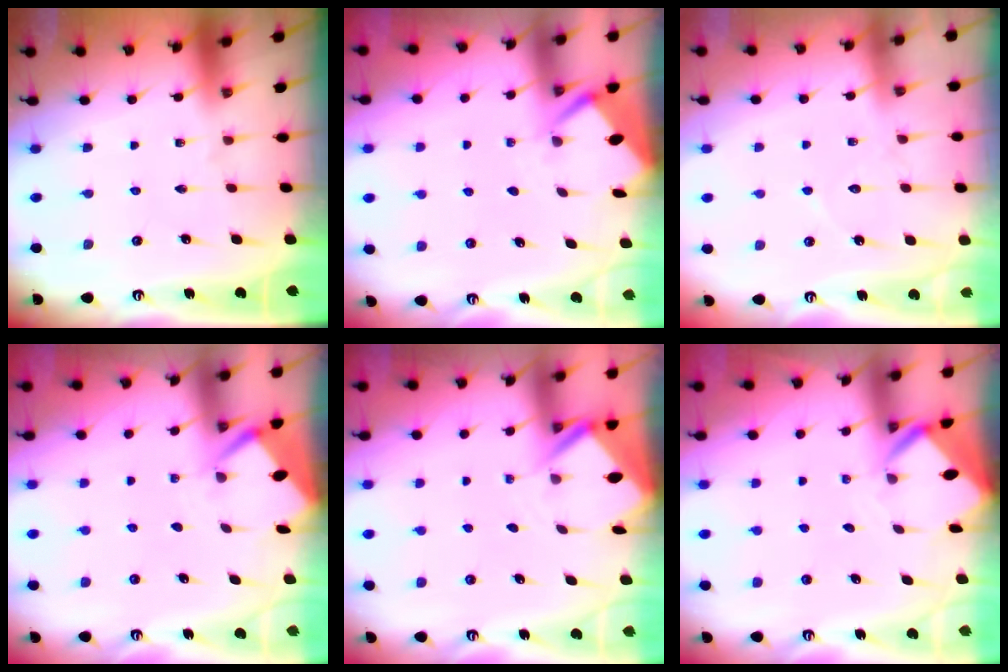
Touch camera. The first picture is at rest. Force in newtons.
{"total": 2.7, "press": 2.7, "slide": 0.4}
{"total": 8.2, "press": 8.1, "slide": 0.7}
{"total": 2.7, "press": 2.7, "slide": 0.4}
{"total": 3.1, "press": 3.1, "slide": 0.3}
{"total": 3.4, "press": 3.4, "slide": 0.1}